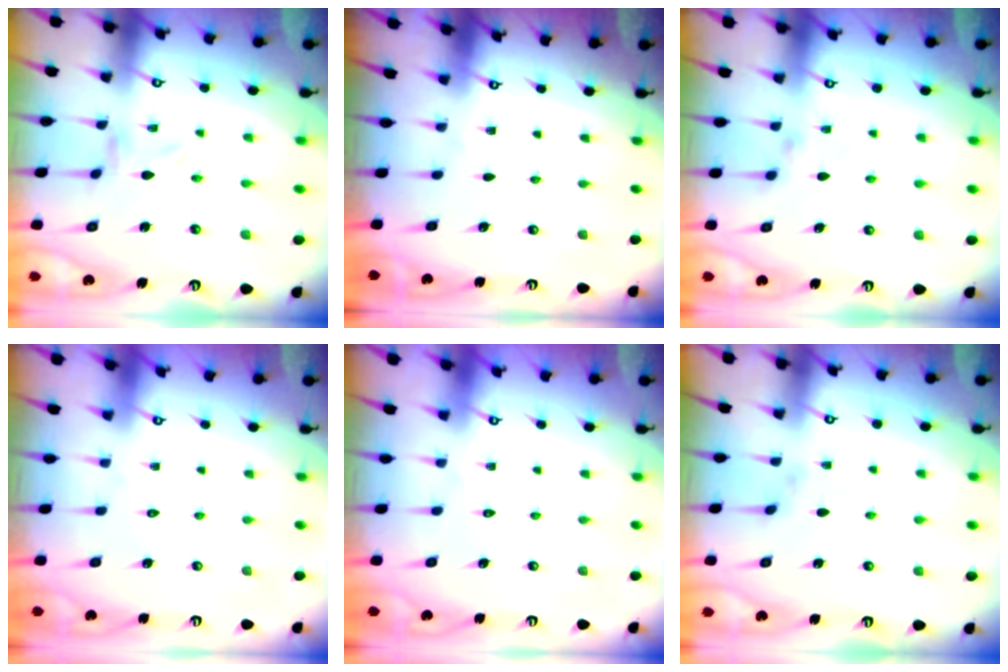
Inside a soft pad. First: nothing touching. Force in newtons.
{"total": 0.0}
{"total": 2.4, "press": 2.3, "slide": 0.5}
{"total": 1.6, "press": 1.6, "slide": 0.1}
{"total": 1.7, "press": 1.7, "slide": 0.1}
{"total": 1.1, "press": 1.1, "slide": 0.3}